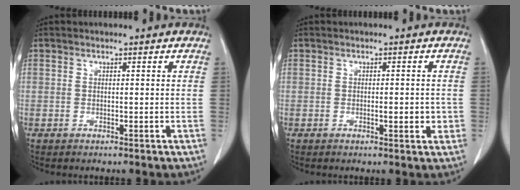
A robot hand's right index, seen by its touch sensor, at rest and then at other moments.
{"total": 2.7, "force": [-0.4, 0.9, 2.5], "torque": [-0.035, 0.000, -0.004]}